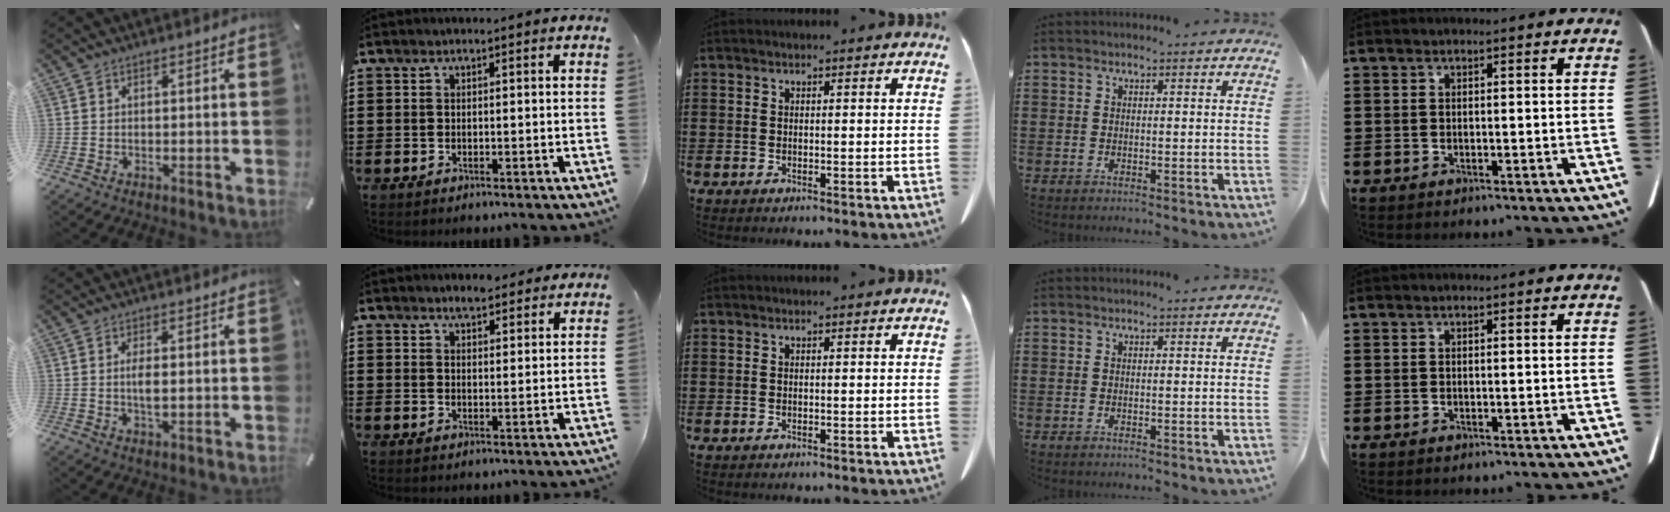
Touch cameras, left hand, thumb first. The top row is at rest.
{"thumb": {"total": 3.3, "force": [0.1, 1.1, 3.1], "torque": [-0.068, -0.002, -0.001]}, "index": {"total": 3.1, "force": [2.8, 0.7, 1.0], "torque": [-0.016, -0.003, 0.050]}}